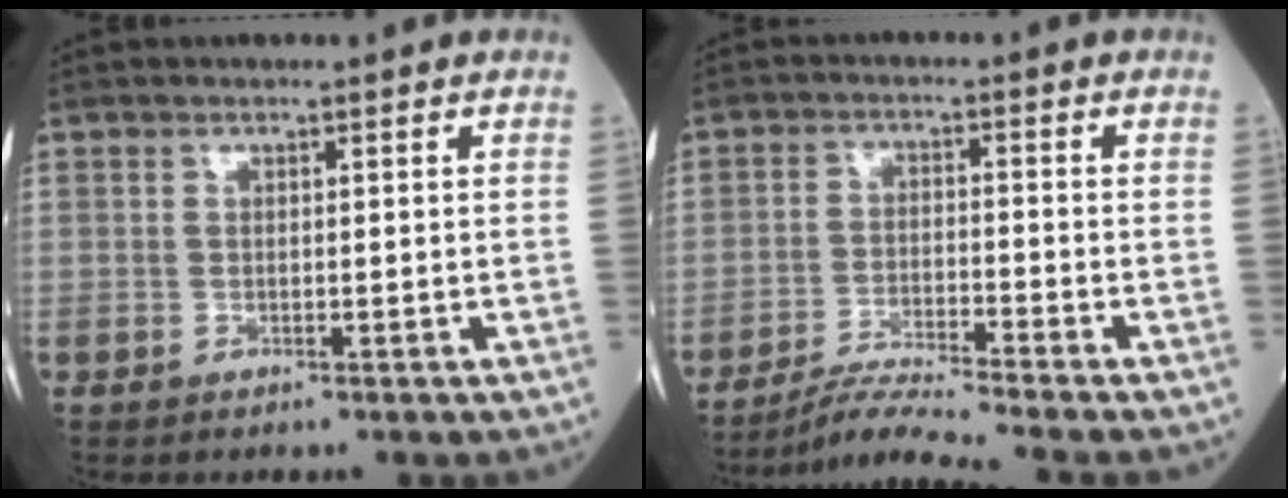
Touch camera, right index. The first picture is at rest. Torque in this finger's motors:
{"motor_torque": [-0.35, -0.47, 0.06, 0.00]}